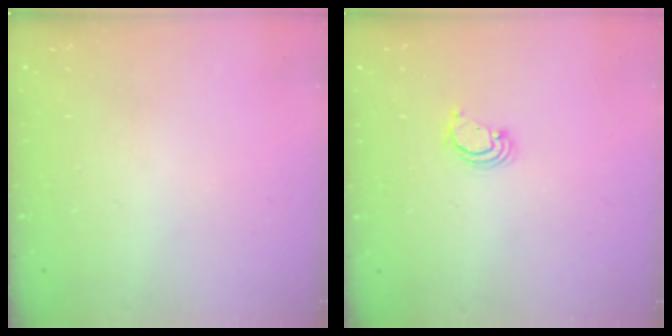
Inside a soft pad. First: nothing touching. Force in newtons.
{"total": 2.1, "press": 2.1, "slide": 0.1}